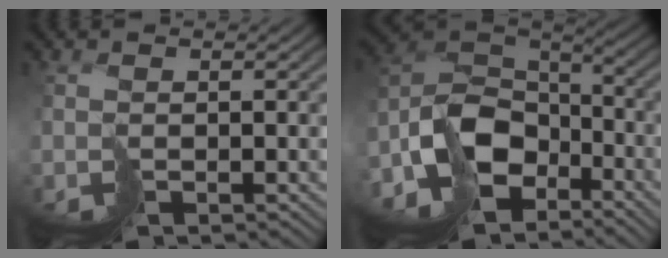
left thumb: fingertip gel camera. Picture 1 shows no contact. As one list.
[{"total": 13.0, "force": [-6.7, 8.1, 7.7], "torque": [-0.181, -0.021, -0.135]}]